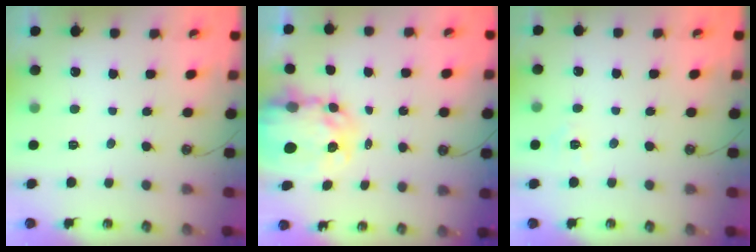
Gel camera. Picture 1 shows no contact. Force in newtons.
{"total": 8.7, "press": 8.7, "slide": 0.8}
{"total": 7.0, "press": 7.0, "slide": 0.7}